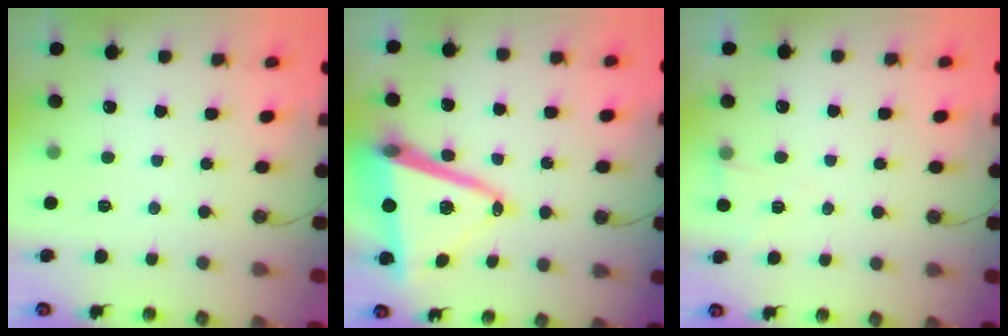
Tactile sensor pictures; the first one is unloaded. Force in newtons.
{"total": 16.1, "press": 15.8, "slide": 3.2}
{"total": 4.0, "press": 2.5, "slide": 3.1}